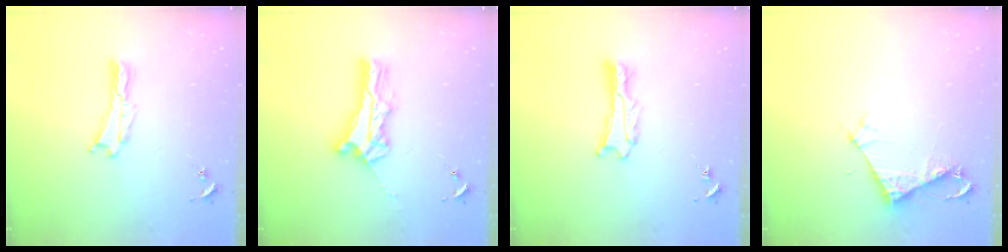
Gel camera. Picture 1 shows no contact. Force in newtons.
{"total": 6.0, "press": 6.0, "slide": 0.4}
{"total": 1.1, "press": 1.1, "slide": 0.2}
{"total": 4.0, "press": 4.0, "slide": 0.3}